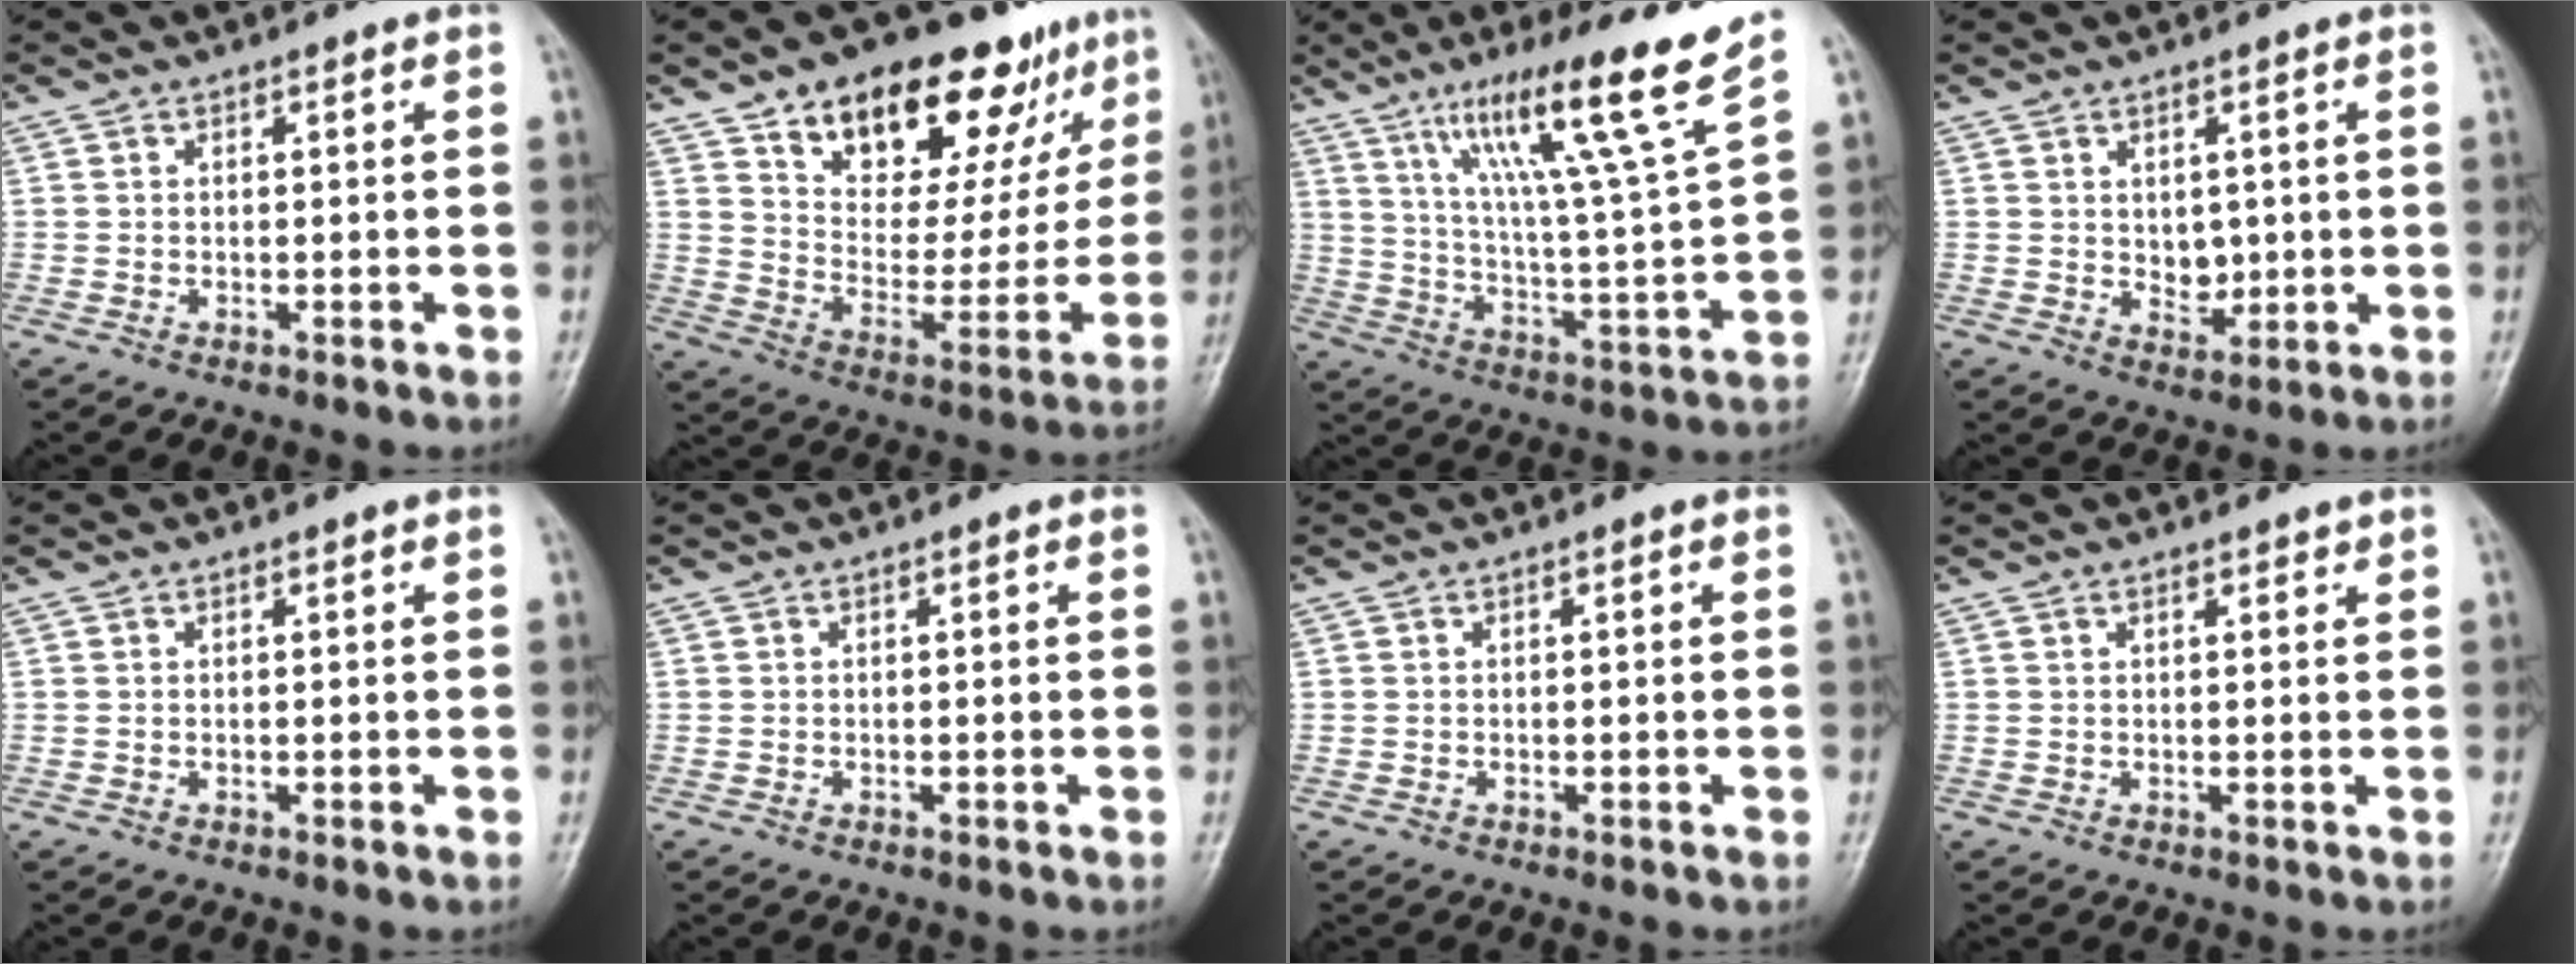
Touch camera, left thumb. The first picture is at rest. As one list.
[{"total": 24.0, "force": [15.0, 11.6, 14.8], "torque": [-0.159, -0.050, 0.236]}, {"total": 18.6, "force": [12.0, -0.5, 14.2], "torque": [-0.218, -0.060, 0.197]}, {"total": 3.9, "force": [0.6, 2.9, 2.5], "torque": [-0.023, -0.012, 0.020]}, {"total": 0.0}, {"total": 0.0}, {"total": 0.0}, {"total": 1.1, "force": [1.0, 0.4, 0.4], "torque": [-0.004, -0.005, 0.014]}]